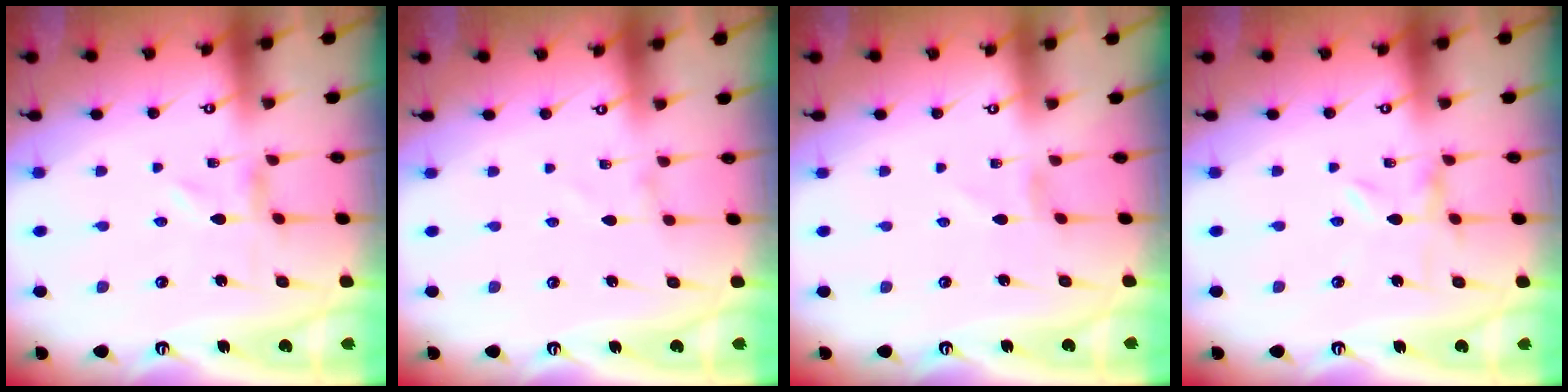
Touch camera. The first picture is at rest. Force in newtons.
{"total": 1.4, "press": 1.4, "slide": 0.0}
{"total": 0.5, "press": 0.5, "slide": 0.1}
{"total": 0.0}